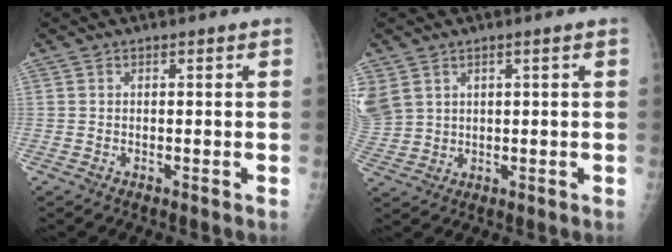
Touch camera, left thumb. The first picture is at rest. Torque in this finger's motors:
{"motor_torque": [0.62, 0.56, 1.44, -1.32, 0.55]}